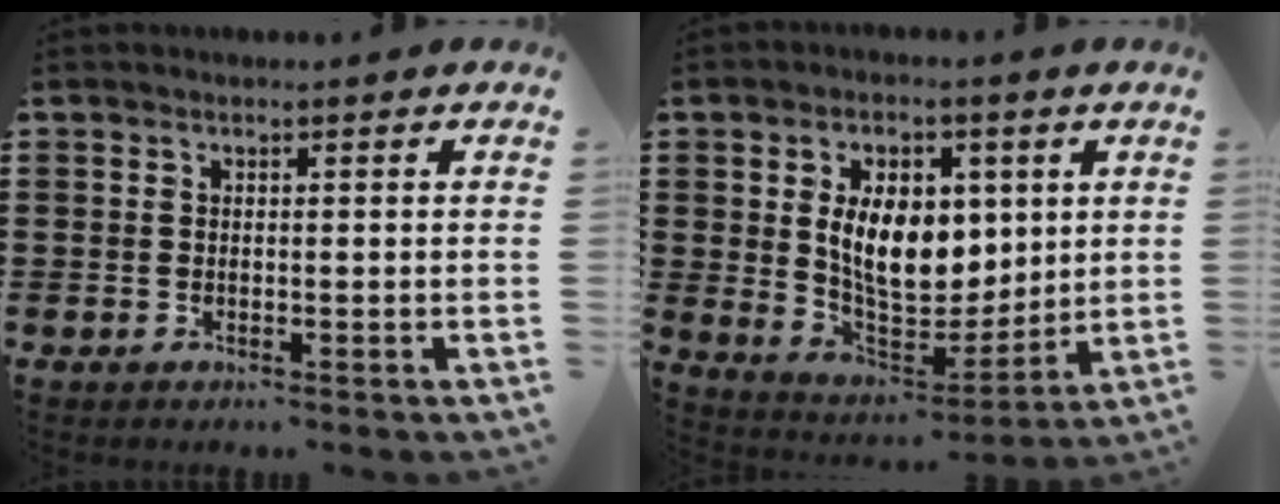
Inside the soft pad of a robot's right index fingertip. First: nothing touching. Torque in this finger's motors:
{"motor_torque": [1.29, 0.85, 1.05, 0.21]}